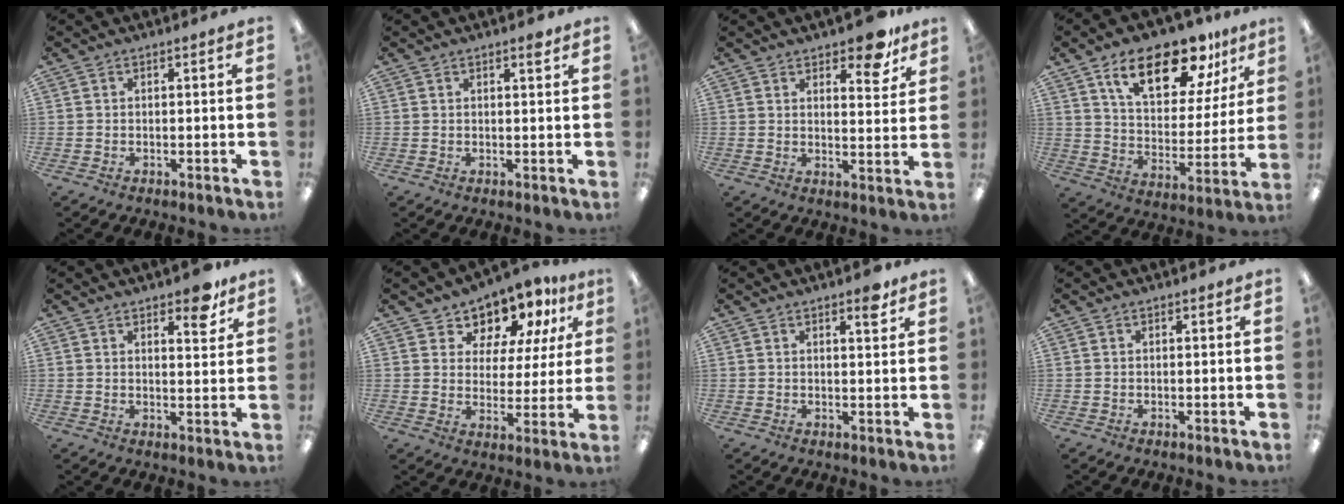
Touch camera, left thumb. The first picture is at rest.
{"total": 2.1, "force": [1.6, 0.6, 1.2], "torque": [-0.009, -0.005, 0.024]}
{"total": 8.7, "force": [6.7, 3.3, 4.5], "torque": [-0.040, -0.042, 0.111]}
{"total": 19.1, "force": [12.6, 8.7, 11.5], "torque": [-0.180, -0.059, 0.211]}
{"total": 6.4, "force": [4.9, 2.4, 3.4], "torque": [-0.031, -0.028, 0.079]}
{"total": 10.2, "force": [8.8, 4.9, 1.4], "torque": [-0.041, -0.077, 0.164]}
{"total": 3.9, "force": [2.9, 1.0, 2.3], "torque": [-0.019, -0.016, 0.044]}
{"total": 0.6, "force": [0.5, 0.3, 0.2], "torque": [0.003, -0.001, 0.007]}